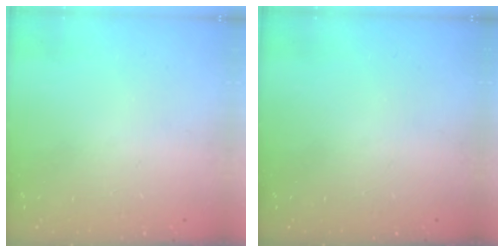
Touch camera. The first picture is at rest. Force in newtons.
{"total": 0.0}